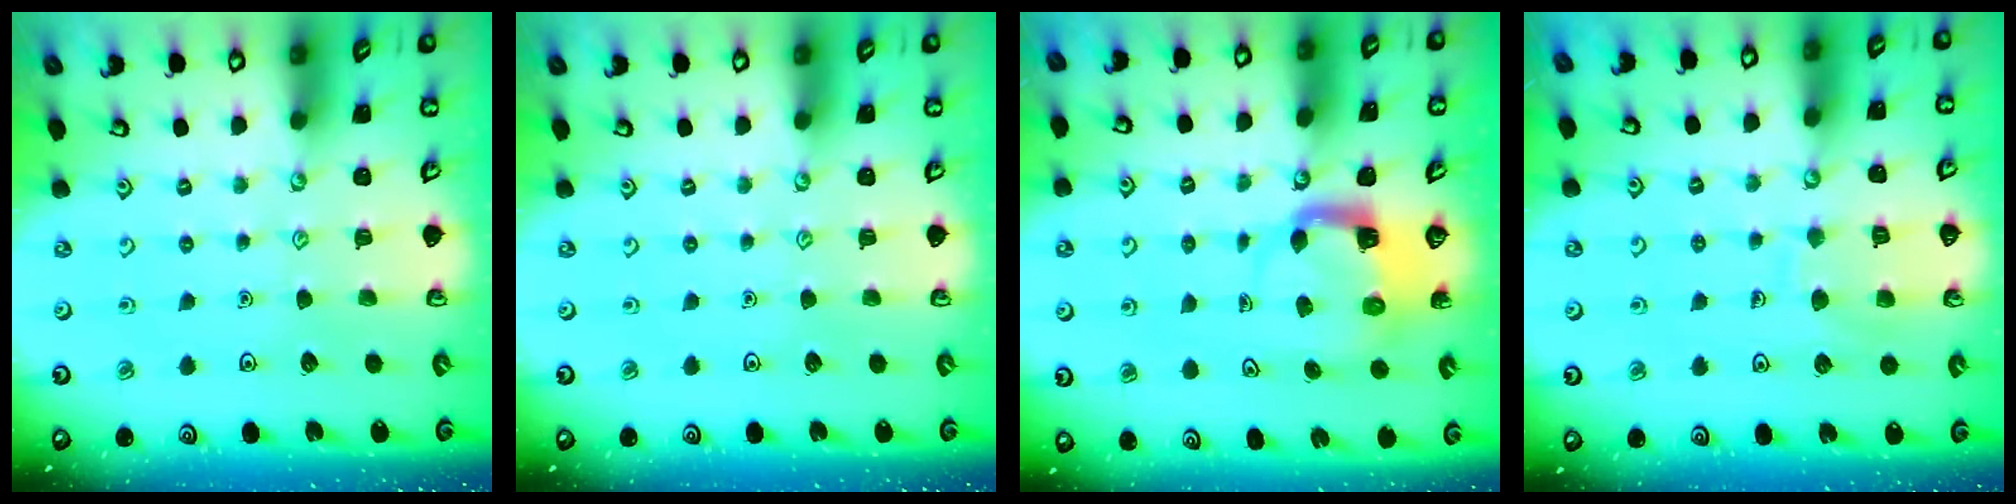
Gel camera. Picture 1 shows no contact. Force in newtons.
{"total": 0.0}
{"total": 3.9, "press": 3.9, "slide": 0.4}
{"total": 8.6, "press": 8.6, "slide": 0.7}